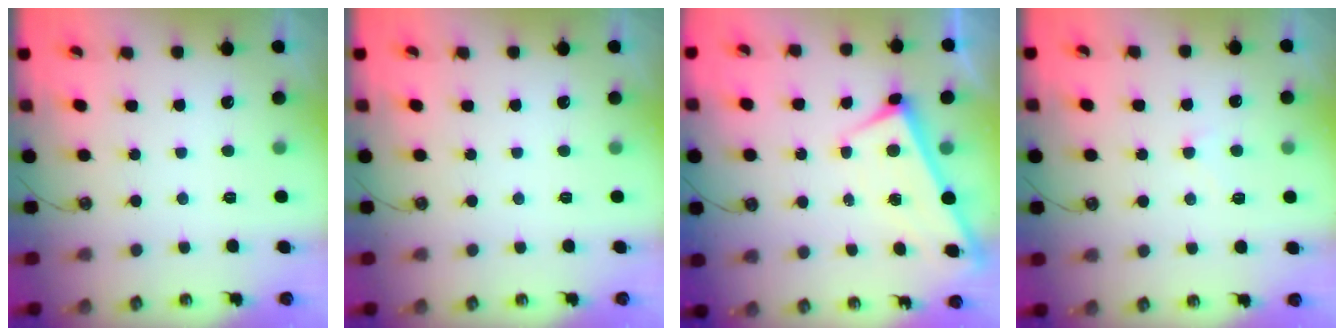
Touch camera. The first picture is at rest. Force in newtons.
{"total": 0.0}
{"total": 1.2, "press": 1.2, "slide": 0.1}
{"total": 1.6, "press": 1.5, "slide": 0.5}